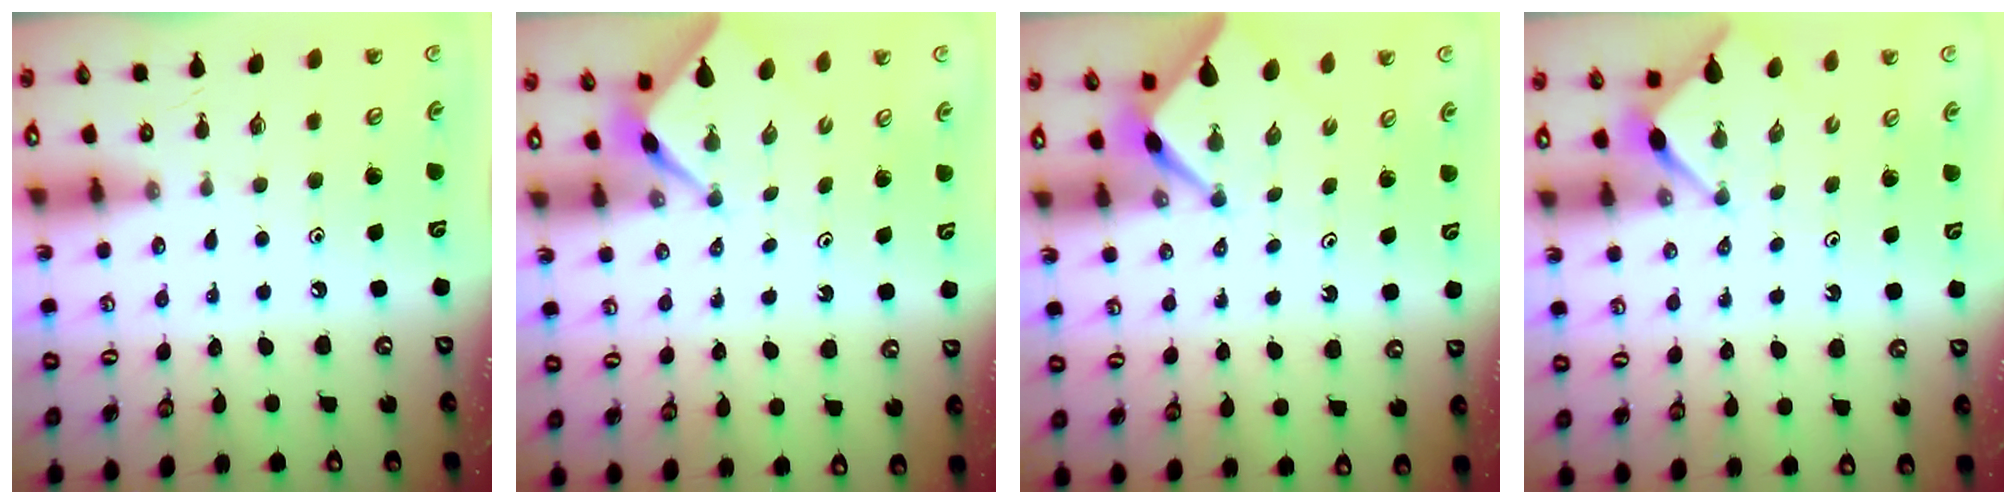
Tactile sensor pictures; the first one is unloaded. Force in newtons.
{"total": 2.1, "press": 2.1, "slide": 0.2}
{"total": 2.5, "press": 2.5, "slide": 0.3}
{"total": 2.9, "press": 2.9, "slide": 0.3}